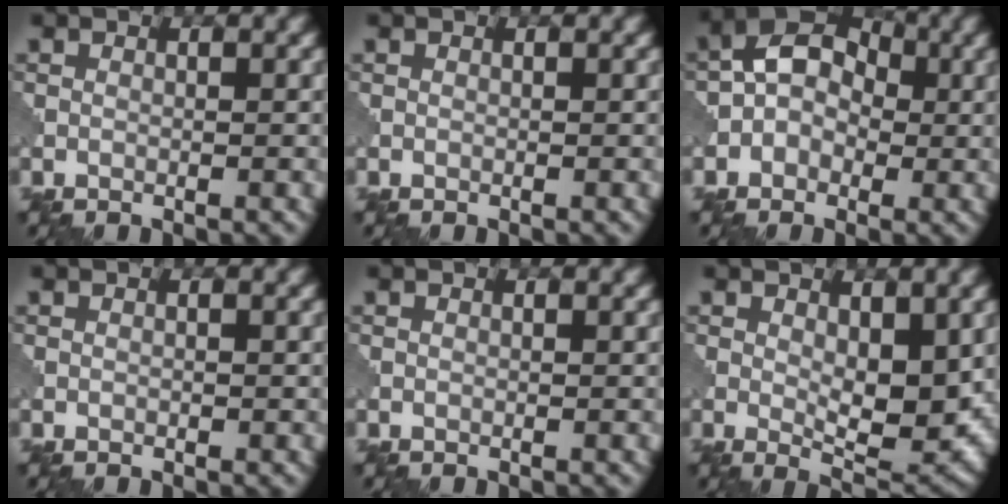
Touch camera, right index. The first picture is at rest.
{"total": 0.0}
{"total": 5.0, "force": [-0.2, 3.8, 3.3], "torque": [-0.033, 0.020, -0.014]}
{"total": 0.0}
{"total": 0.0}
{"total": 5.2, "force": [0.4, 2.2, 4.7], "torque": [-0.075, -0.012, 0.010]}